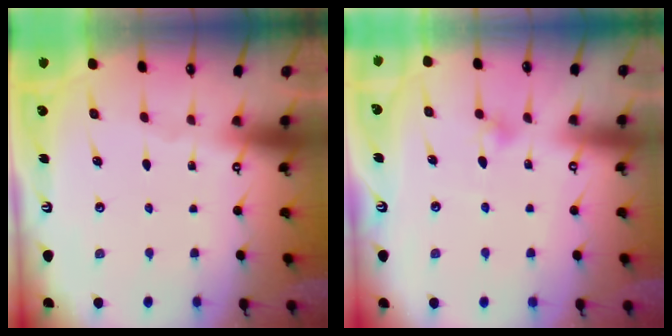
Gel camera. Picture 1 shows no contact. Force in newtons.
{"total": 5.5, "press": 5.3, "slide": 1.5}